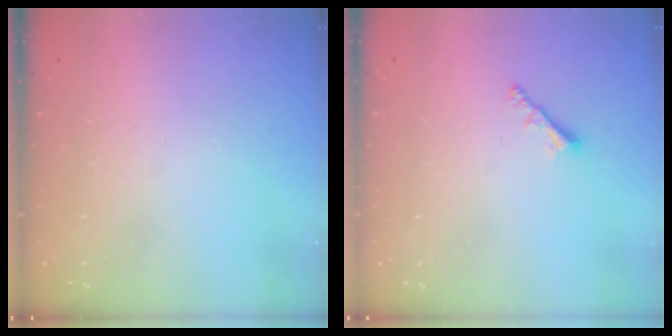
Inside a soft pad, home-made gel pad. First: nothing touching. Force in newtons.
{"total": 2.1, "press": 2.0, "slide": 0.5}